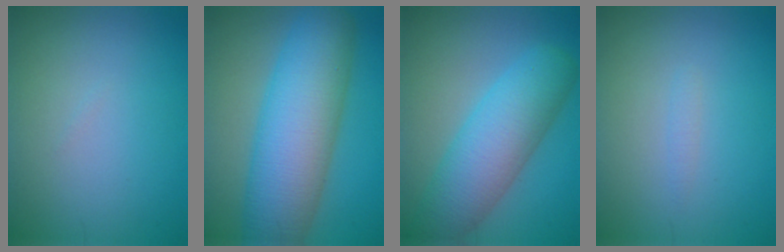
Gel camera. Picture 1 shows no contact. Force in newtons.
{"total": 10.7, "press": 10.7, "slide": 0.4}
{"total": 7.7, "press": 7.7, "slide": 0.2}
{"total": 0.6, "press": 0.6, "slide": 0.1}